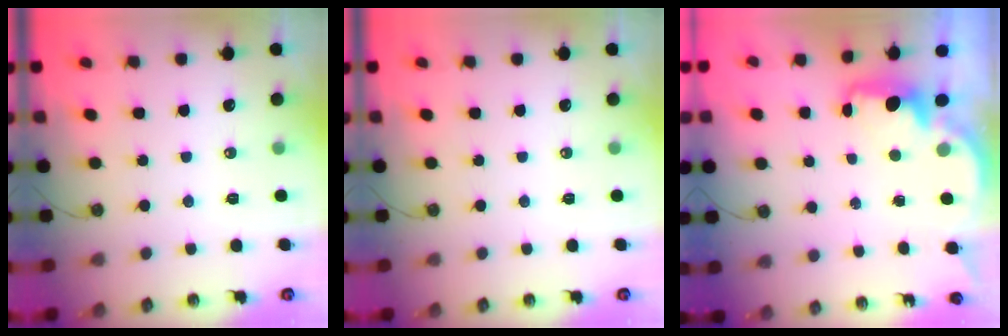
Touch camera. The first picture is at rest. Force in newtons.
{"total": 0.0}
{"total": 2.4, "press": 2.3, "slide": 0.8}